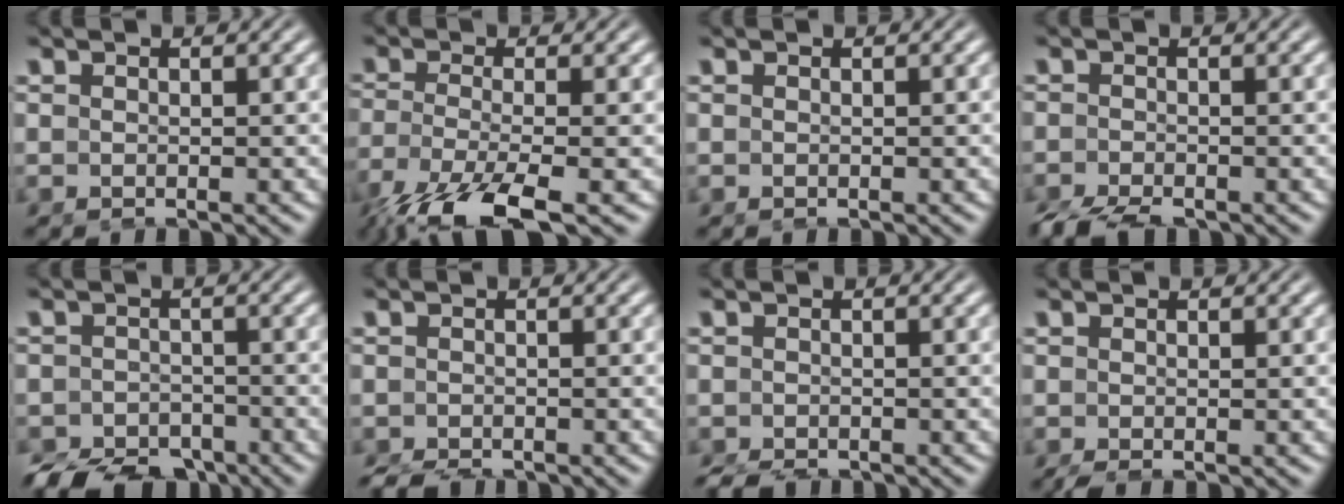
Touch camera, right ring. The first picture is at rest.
{"total": 6.9, "force": [-4.6, 2.1, 4.7], "torque": [-0.112, -0.041, -0.059]}
{"total": 0.0}
{"total": 3.4, "force": [-3.1, 1.0, 1.0], "torque": [-0.021, -0.020, -0.049]}
{"total": 7.5, "force": [-6.4, 3.4, 1.8], "torque": [-0.006, -0.023, -0.105]}
{"total": 3.3, "force": [-2.9, 1.4, 0.6], "torque": [-0.011, -0.019, -0.043]}
{"total": 2.8, "force": [-2.5, 1.3, 0.4], "torque": [-0.010, -0.018, -0.037]}
{"total": 1.1, "force": [-1.0, 0.2, 0.5], "torque": [-0.008, -0.008, -0.012]}